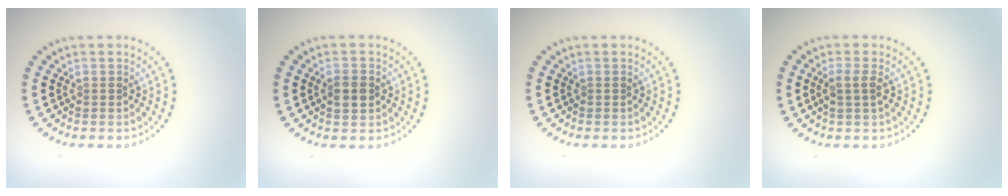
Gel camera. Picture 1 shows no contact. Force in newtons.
{"total": 1.9, "press": 1.9, "slide": 0.3}
{"total": 0.0}
{"total": 1.6, "press": 1.4, "slide": 0.8}